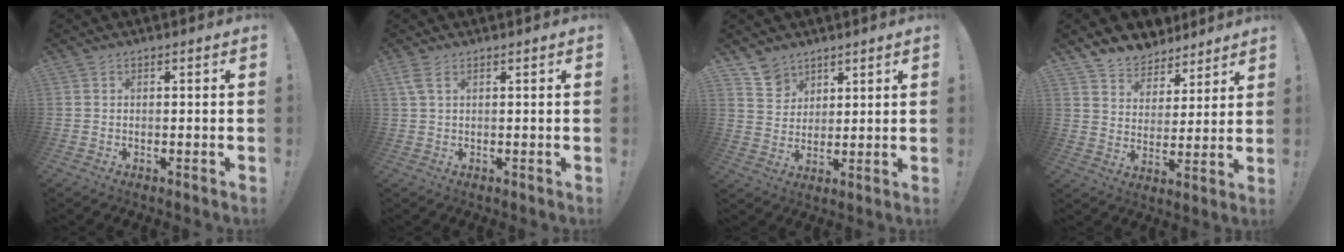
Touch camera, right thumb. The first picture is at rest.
{"total": 3.2, "force": [1.4, 1.3, 2.6], "torque": [-0.056, 0.004, 0.028]}
{"total": 7.5, "force": [5.5, 4.9, 1.2], "torque": [-0.017, -0.042, 0.109]}
{"total": 7.6, "force": [6.2, 4.4, 0.5], "torque": [-0.020, -0.058, 0.122]}